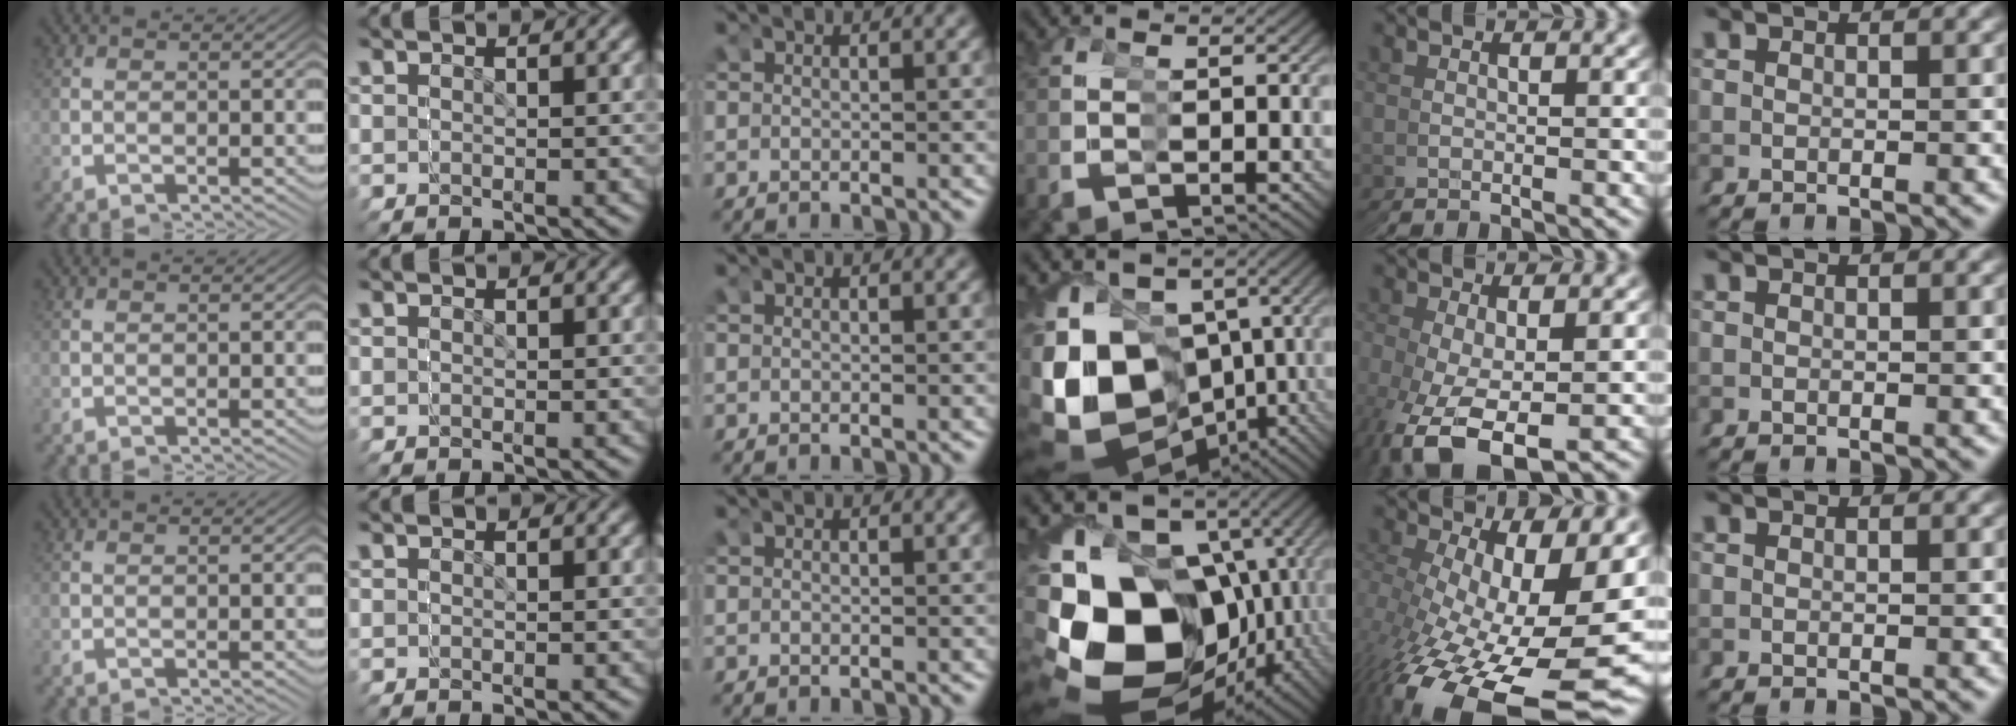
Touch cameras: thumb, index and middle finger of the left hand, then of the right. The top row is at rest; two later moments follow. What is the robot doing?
{"motion": "grasp_and_lifting", "object": "straw"}